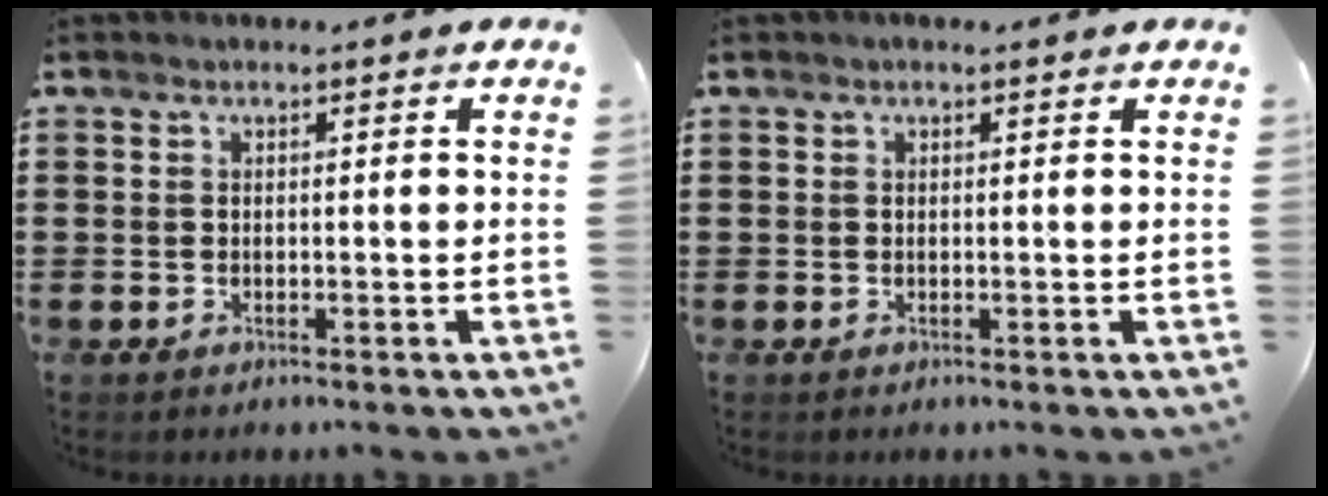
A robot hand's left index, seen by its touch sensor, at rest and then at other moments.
{"total": 0.0}